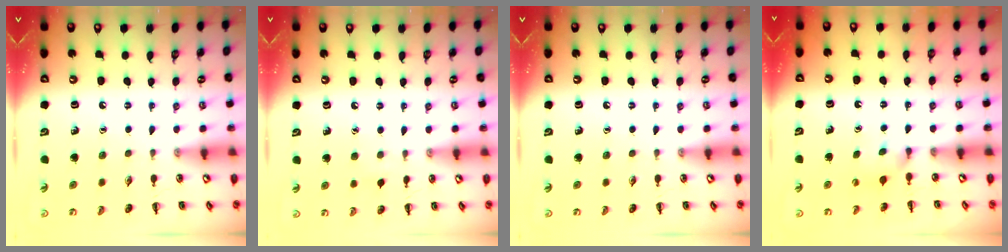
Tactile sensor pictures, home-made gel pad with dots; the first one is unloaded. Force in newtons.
{"total": 2.8, "press": 2.5, "slide": 1.1}
{"total": 0.0}
{"total": 2.5, "press": 2.3, "slide": 1.0}